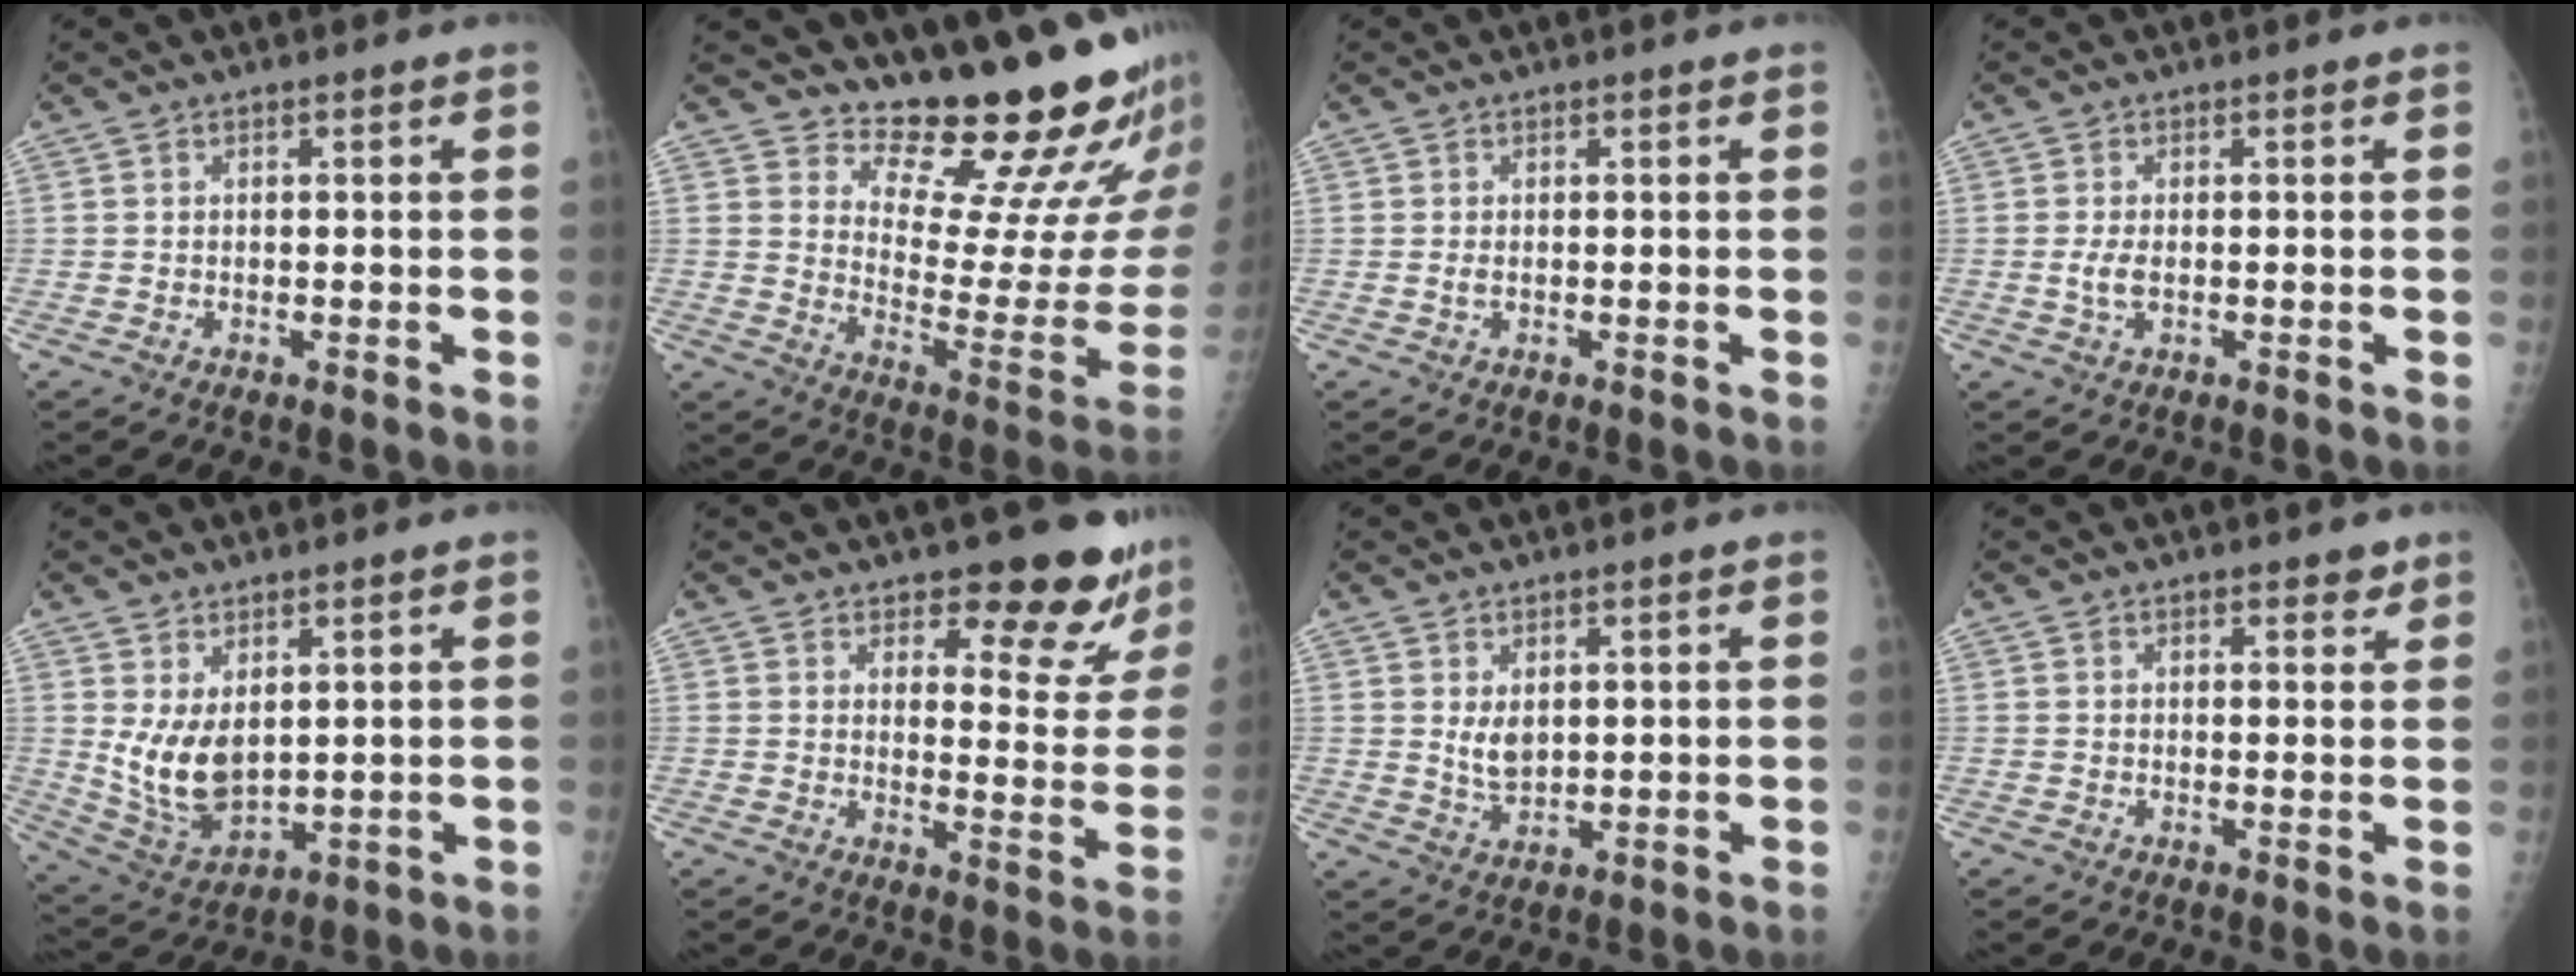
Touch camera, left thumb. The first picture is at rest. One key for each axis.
{"total": 20.9, "fx": 18.3, "fy": 4.5, "fz": 9.0, "tx": -0.081, "ty": -0.183, "tz": 0.238}
{"total": 0.8, "fx": 0.1, "fy": 0.4, "fz": 0.7, "tx": -0.018, "ty": -0.002, "tz": 0.002}
{"total": 2.5, "fx": -0.2, "fy": 1.1, "fz": 2.2, "tx": -0.054, "ty": -0.002, "tz": -0.004}
{"total": 9.4, "fx": 2.3, "fy": 5.5, "fz": 7.3, "tx": -0.125, "ty": -0.029, "tz": 0.065}
{"total": 13.1, "fx": 11.2, "fy": 4.6, "fz": 5.0, "tx": -0.013, "ty": -0.090, "tz": 0.132}
{"total": 3.9, "fx": 1.3, "fy": 2.2, "fz": 2.9, "tx": -0.044, "ty": -0.017, "tz": 0.032}
{"total": 2.3, "fx": 1.7, "fy": 1.1, "fz": 1.0, "tx": 0.003, "ty": -0.009, "tz": 0.019}